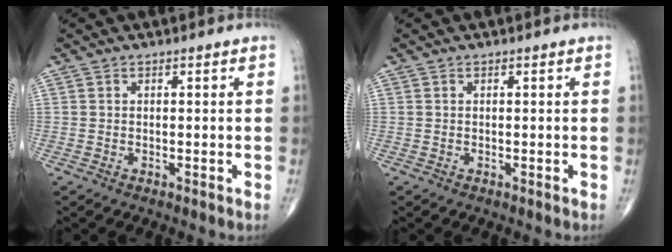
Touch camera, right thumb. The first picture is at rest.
{"total": 0.0}